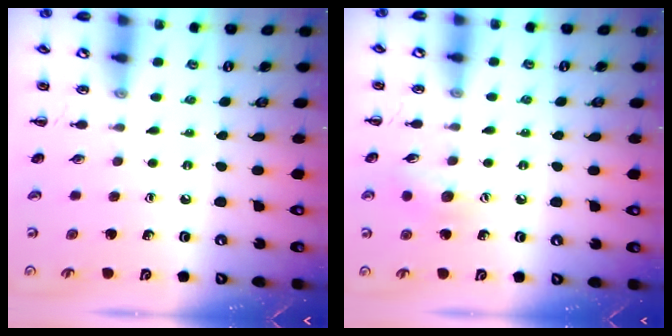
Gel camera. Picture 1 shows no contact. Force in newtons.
{"total": 6.8, "press": 6.6, "slide": 1.6}